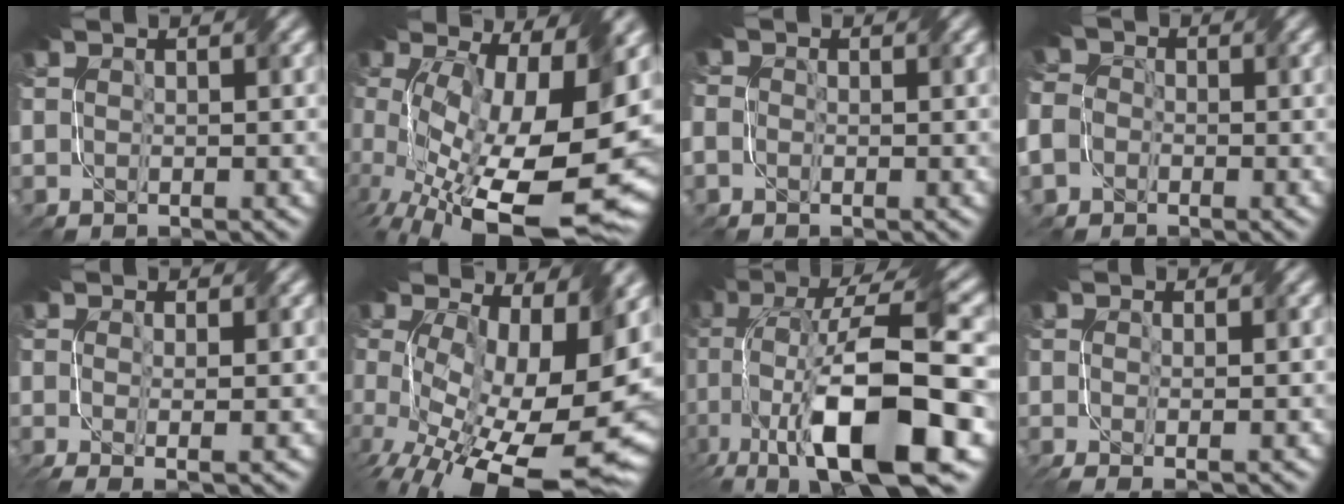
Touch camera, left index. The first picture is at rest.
{"total": 16.6, "force": [-1.5, 7.2, 14.9], "torque": [-0.245, -0.030, -0.010]}
{"total": 1.9, "force": [0.0, 1.7, 0.8], "torque": [-0.021, 0.003, -0.006]}
{"total": 7.2, "force": [-2.8, 6.0, 2.8], "torque": [-0.076, -0.005, -0.075]}
{"total": 2.8, "force": [-0.4, 0.7, 2.7], "torque": [-0.044, -0.006, -0.007]}
{"total": 16.6, "force": [-1.8, 8.0, 14.4], "torque": [-0.238, -0.051, 0.005]}
{"total": 15.0, "force": [-3.8, 6.0, 13.3], "torque": [-0.228, 0.008, -0.064]}
{"total": 2.2, "force": [-0.4, 0.5, 2.1], "torque": [-0.033, -0.006, -0.007]}